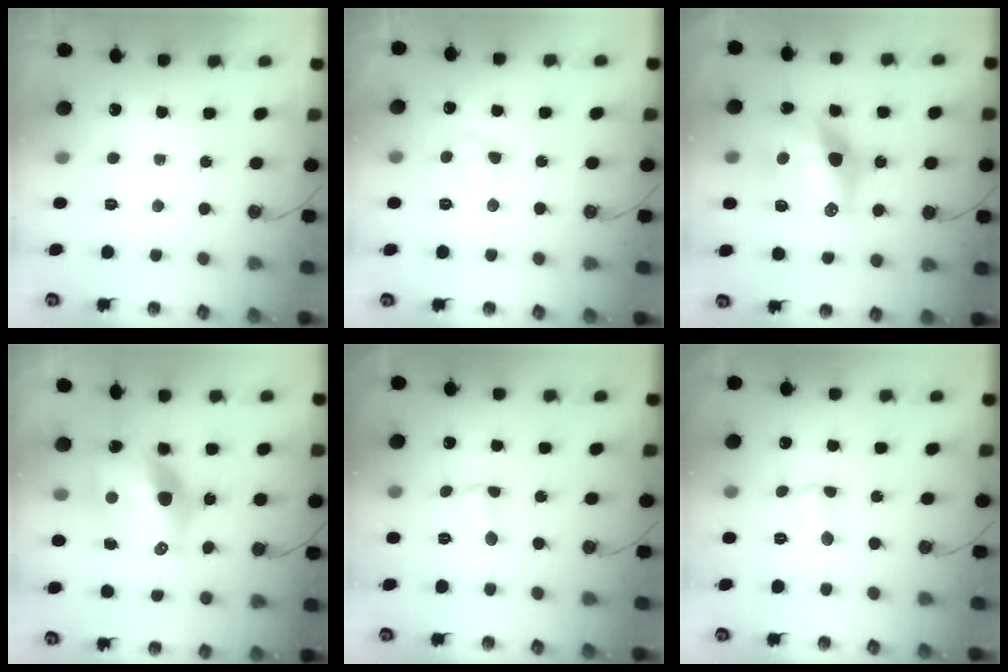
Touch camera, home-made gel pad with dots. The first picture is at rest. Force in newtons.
{"total": 7.1, "press": 7.0, "slide": 0.7}
{"total": 17.4, "press": 16.9, "slide": 4.1}
{"total": 18.6, "press": 18.5, "slide": 1.9}
{"total": 2.0, "press": 2.0, "slide": 0.3}
{"total": 2.0, "press": 2.0, "slide": 0.3}